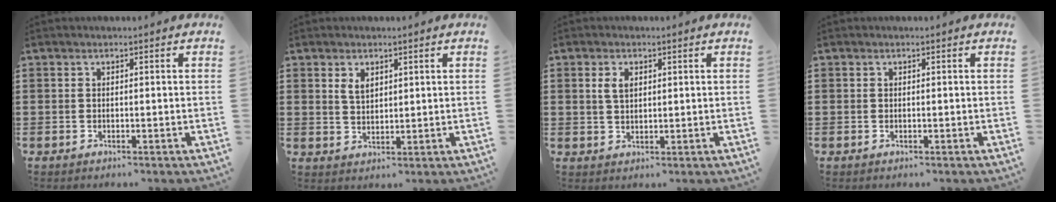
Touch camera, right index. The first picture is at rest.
{"total": 2.5, "force": [1.4, 1.5, 1.4], "torque": [-0.033, 0.003, 0.026]}
{"total": 2.6, "force": [0.9, 1.5, 2.0], "torque": [-0.043, 0.006, 0.015]}
{"total": 0.0}